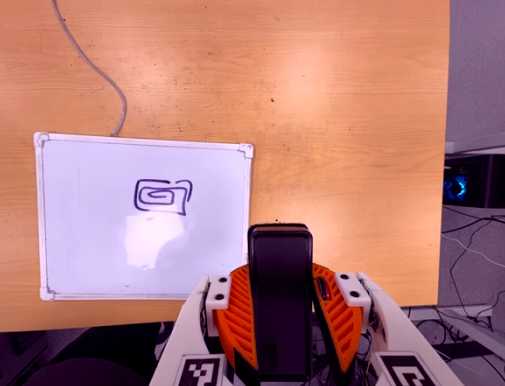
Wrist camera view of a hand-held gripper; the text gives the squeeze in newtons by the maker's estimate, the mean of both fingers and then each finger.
{"total": 8.2, "left": 6.2, "right": 10.2}